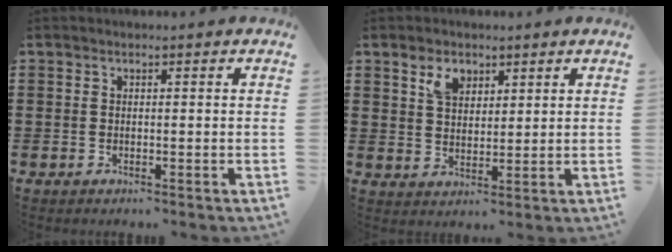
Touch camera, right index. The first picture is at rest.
{"total": 4.0, "force": [2.7, 2.3, 1.9], "torque": [-0.047, 0.004, 0.051]}